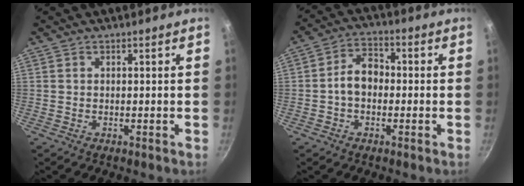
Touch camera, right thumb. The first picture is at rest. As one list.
[{"total": 6.6, "force": [-0.7, 4.8, 4.5], "torque": [-0.051, 0.027, -0.024]}]